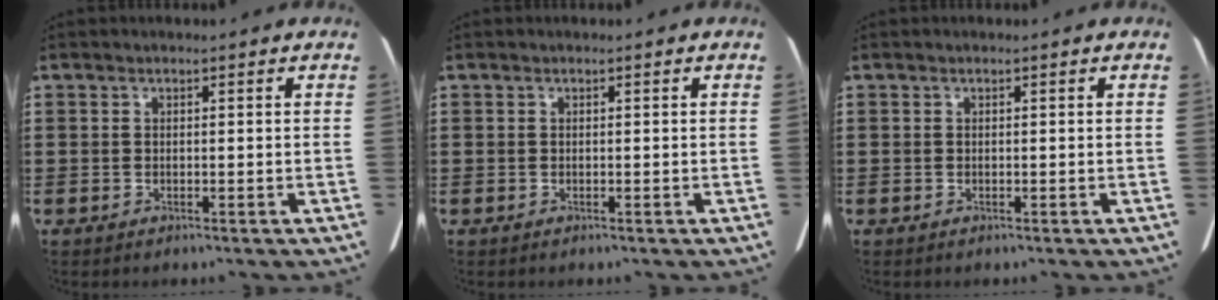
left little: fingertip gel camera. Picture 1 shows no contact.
{"total": 0.0}
{"total": 0.0}